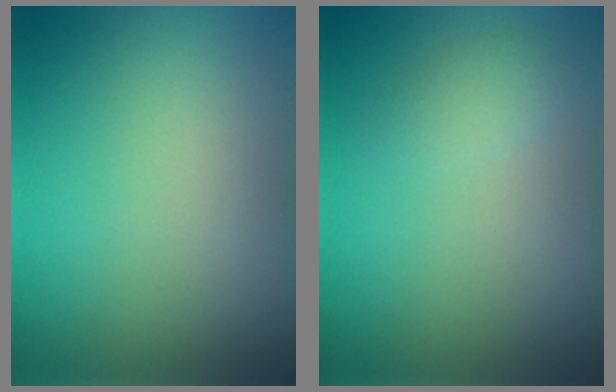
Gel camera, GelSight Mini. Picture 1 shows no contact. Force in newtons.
{"total": 1.5, "press": 1.5, "slide": 0.1}